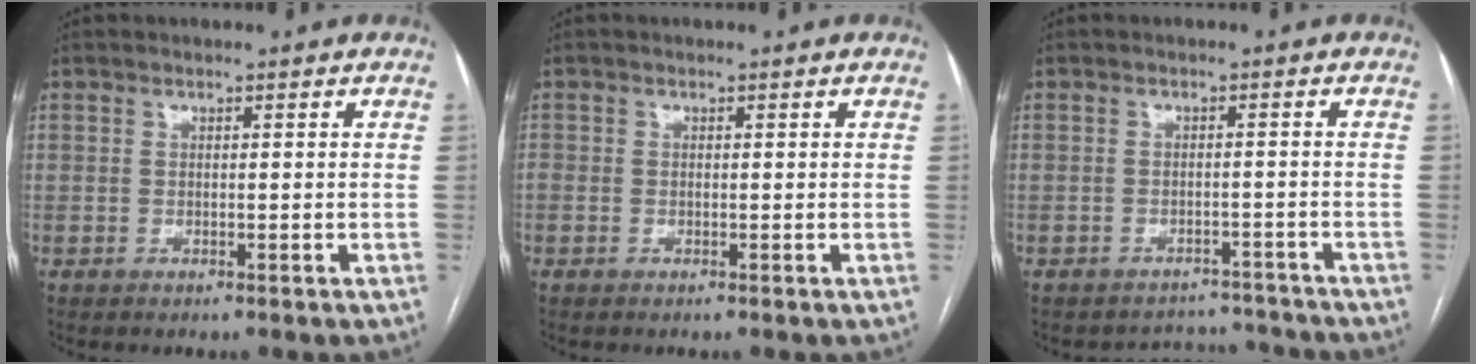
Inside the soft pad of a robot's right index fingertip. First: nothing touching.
{"total": 0.9, "force": [-0.2, 0.6, 0.6], "torque": [-0.016, 0.005, 0.000]}
{"total": 5.4, "force": [-5.1, 1.3, -1.4], "torque": [0.020, 0.023, -0.061]}